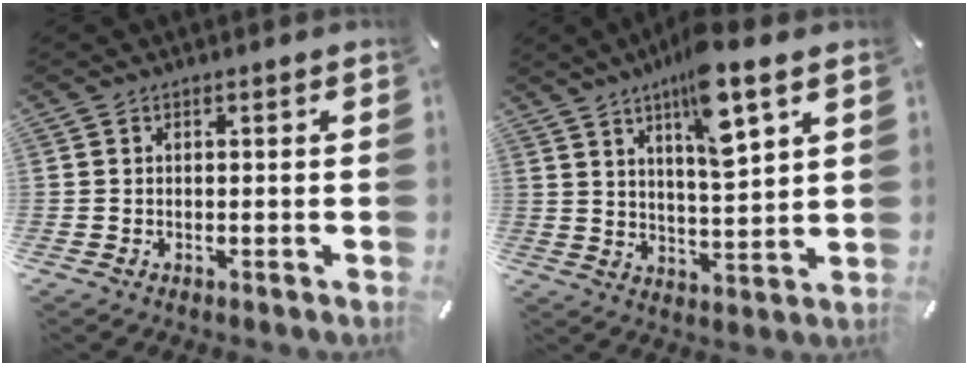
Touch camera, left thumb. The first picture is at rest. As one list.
[{"total": 11.7, "force": [7.2, 2.9, 8.7], "torque": [-0.138, -0.036, 0.120]}]